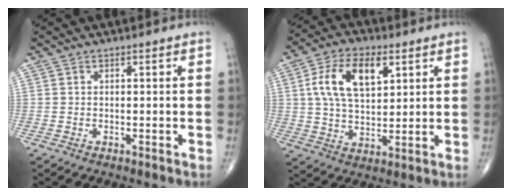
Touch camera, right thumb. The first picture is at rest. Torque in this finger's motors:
{"motor_torque": [0.12, 0.32, 0.23, -0.13, 0.37]}